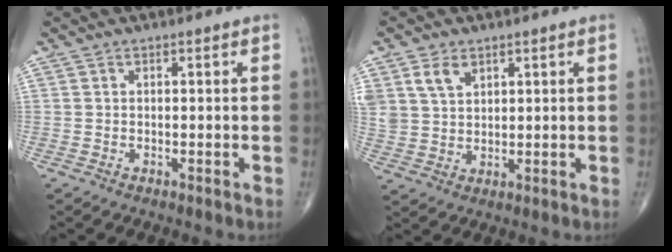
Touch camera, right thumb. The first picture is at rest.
{"total": 6.1, "force": [3.2, 4.1, 3.2], "torque": [-0.052, -0.011, 0.071]}